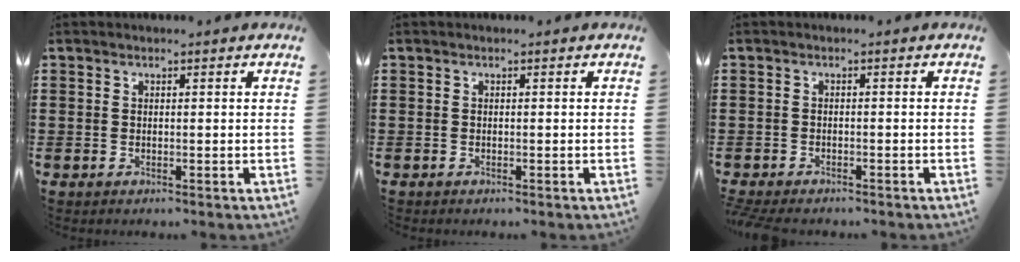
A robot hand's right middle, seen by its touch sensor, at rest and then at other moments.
{"total": 0.0}
{"total": 1.3, "force": [-1.3, 0.1, 0.2], "torque": [-0.015, -0.004, -0.029]}